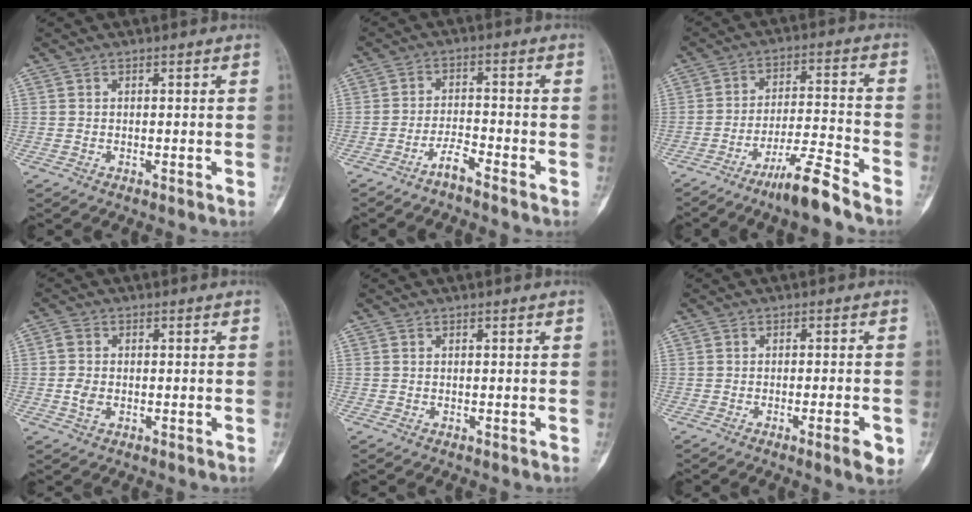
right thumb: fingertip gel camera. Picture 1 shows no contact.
{"total": 3.5, "force": [-3.0, 0.2, 1.9], "torque": [-0.041, 0.021, -0.060]}
{"total": 9.6, "force": [-7.4, 0.2, 6.1], "torque": [-0.114, 0.052, -0.134]}
{"total": 3.4, "force": [-0.5, 2.5, 2.2], "torque": [-0.047, 0.007, -0.013]}
{"total": 0.0}
{"total": 4.3, "force": [-1.8, 0.6, 3.9], "torque": [-0.057, 0.000, -0.025]}